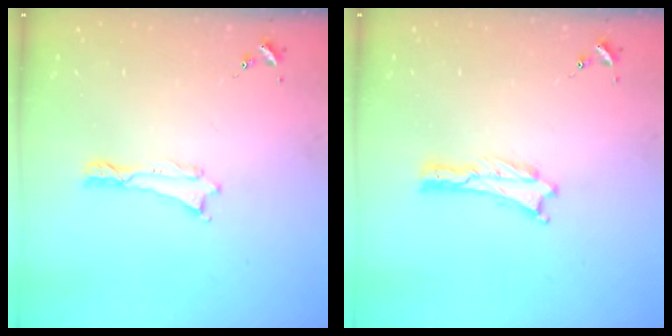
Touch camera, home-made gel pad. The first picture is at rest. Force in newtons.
{"total": 0.0}